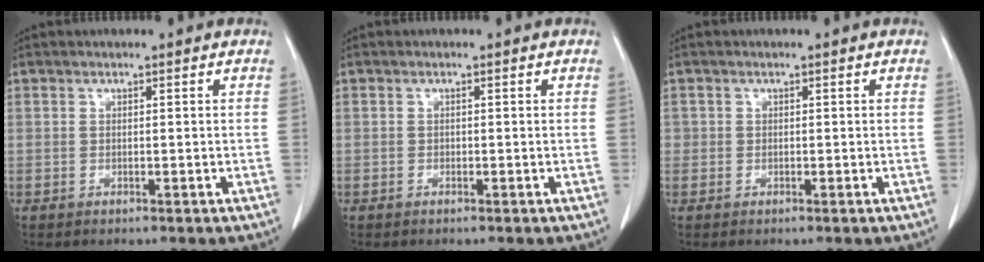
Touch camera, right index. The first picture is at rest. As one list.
[{"total": 0.0}, {"total": 0.5, "force": [-0.2, 0.5, 0.0], "torque": [0.005, 0.005, -0.006]}]